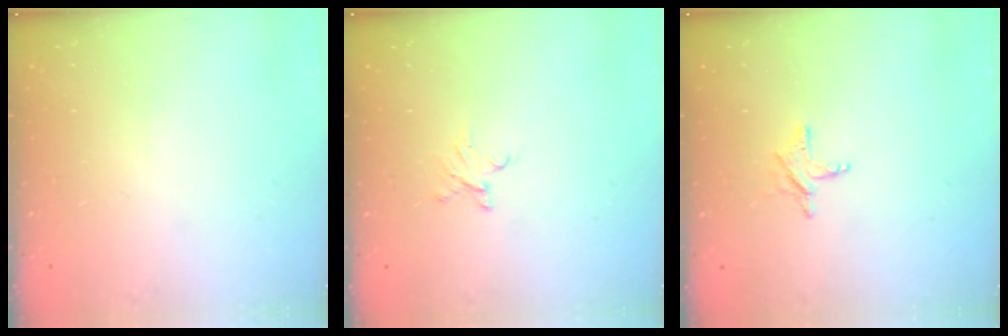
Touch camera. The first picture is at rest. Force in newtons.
{"total": 3.5, "press": 3.4, "slide": 0.4}
{"total": 3.9, "press": 3.9, "slide": 0.3}